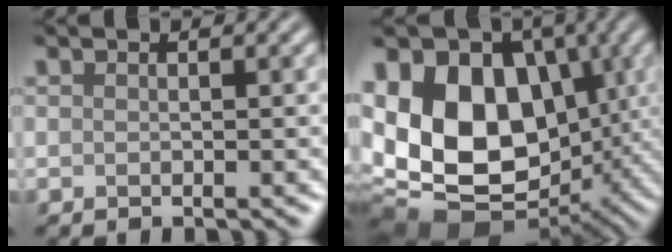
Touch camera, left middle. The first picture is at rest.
{"total": 21.0, "force": [0.2, 16.2, 13.4], "torque": [-0.246, 0.011, 0.002]}